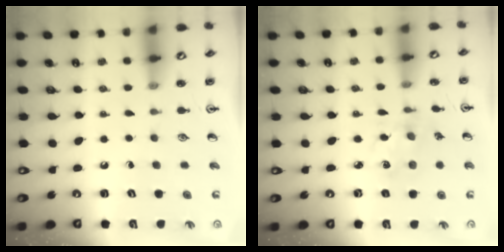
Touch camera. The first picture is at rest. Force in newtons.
{"total": 1.9, "press": 1.8, "slide": 0.5}